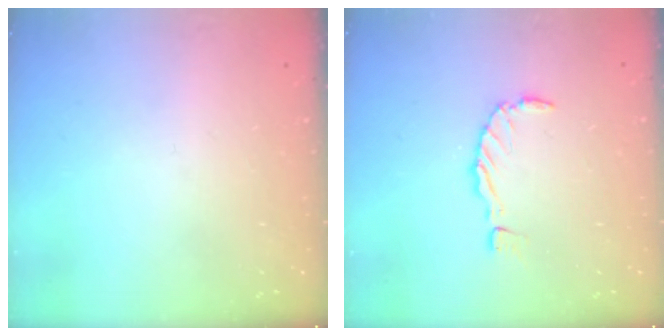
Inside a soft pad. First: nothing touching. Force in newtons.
{"total": 0.0}